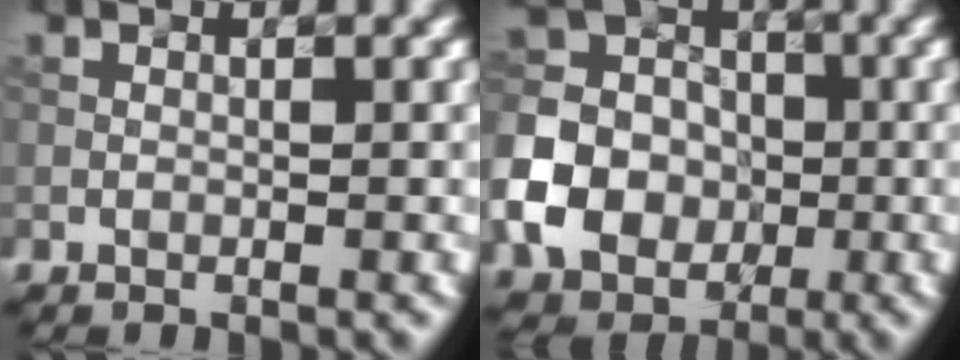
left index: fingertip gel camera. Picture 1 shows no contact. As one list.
[{"total": 7.6, "force": [-2.2, 6.4, 3.5], "torque": [-0.067, 0.000, -0.046]}]